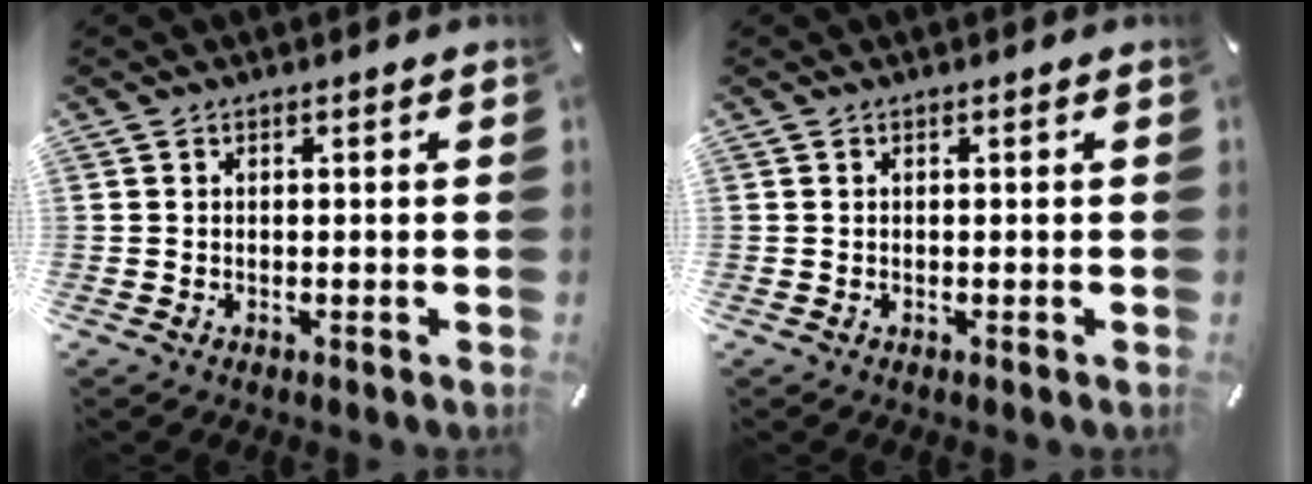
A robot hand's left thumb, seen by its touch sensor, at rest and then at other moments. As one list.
[{"total": 0.0}]